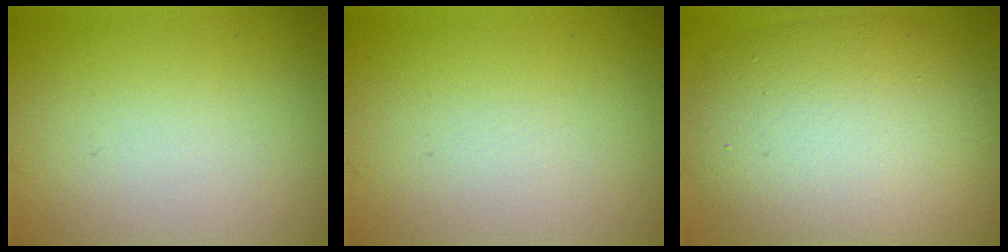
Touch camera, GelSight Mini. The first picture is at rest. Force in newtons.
{"total": 0.0}
{"total": 11.1, "press": 11.1, "slide": 0.8}